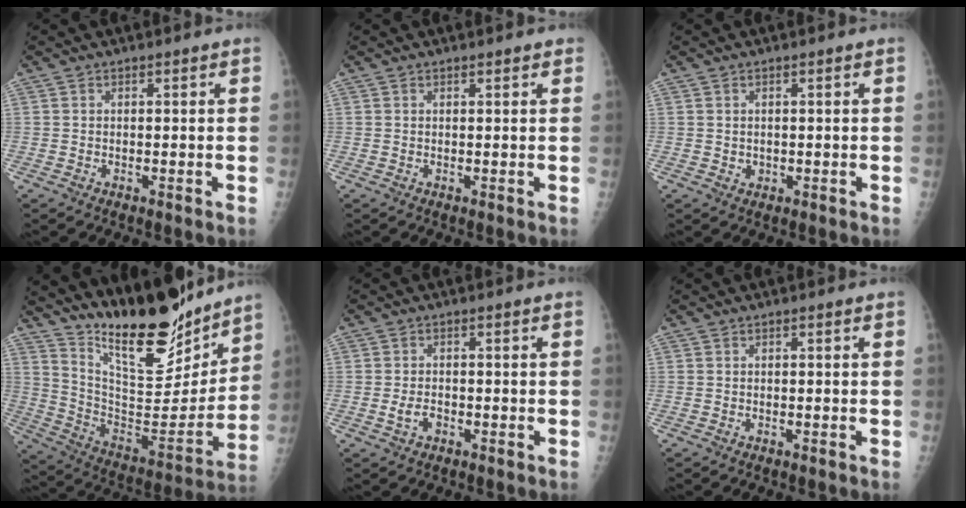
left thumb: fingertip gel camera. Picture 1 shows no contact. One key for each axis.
{"total": 0.8, "fx": 0.7, "fy": 0.3, "fz": 0.3, "tx": -0.004, "ty": -0.003, "tz": 0.007}
{"total": 0.9, "fx": 0.2, "fy": 0.8, "fz": 0.3, "tx": 0.000, "ty": -0.001, "tz": 0.005}
{"total": 22.3, "fx": 18.1, "fy": 6.6, "fz": 11.2, "tx": -0.134, "ty": -0.117, "tz": 0.309}
{"total": 2.4, "fx": -0.7, "fy": 1.6, "fz": 1.6, "tx": -0.031, "ty": 0.005, "tz": -0.012}
{"total": 0.0}